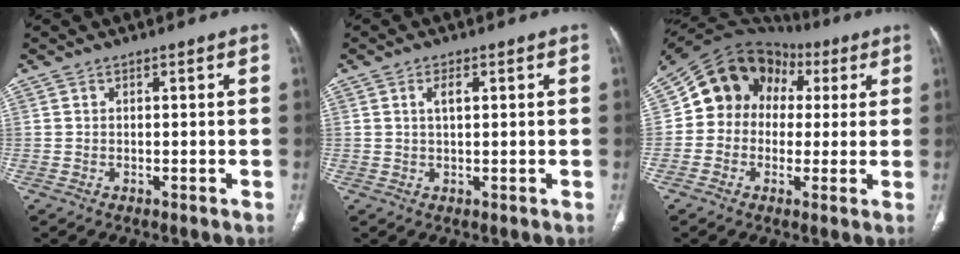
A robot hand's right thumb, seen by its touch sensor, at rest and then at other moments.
{"total": 2.4, "force": [0.8, 1.0, 2.1], "torque": [-0.040, 0.001, 0.014]}
{"total": 14.7, "force": [2.6, 12.7, 6.9], "torque": [-0.084, 0.042, 0.041]}